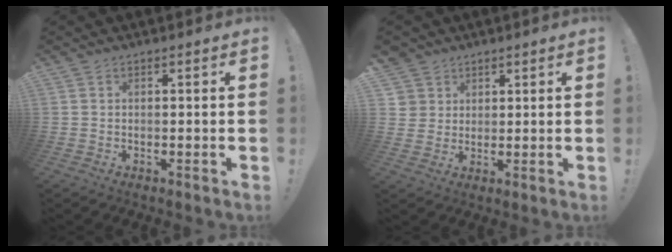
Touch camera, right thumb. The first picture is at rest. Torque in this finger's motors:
{"motor_torque": [-0.02, 0.09, -0.61, 0.44, 0.05]}